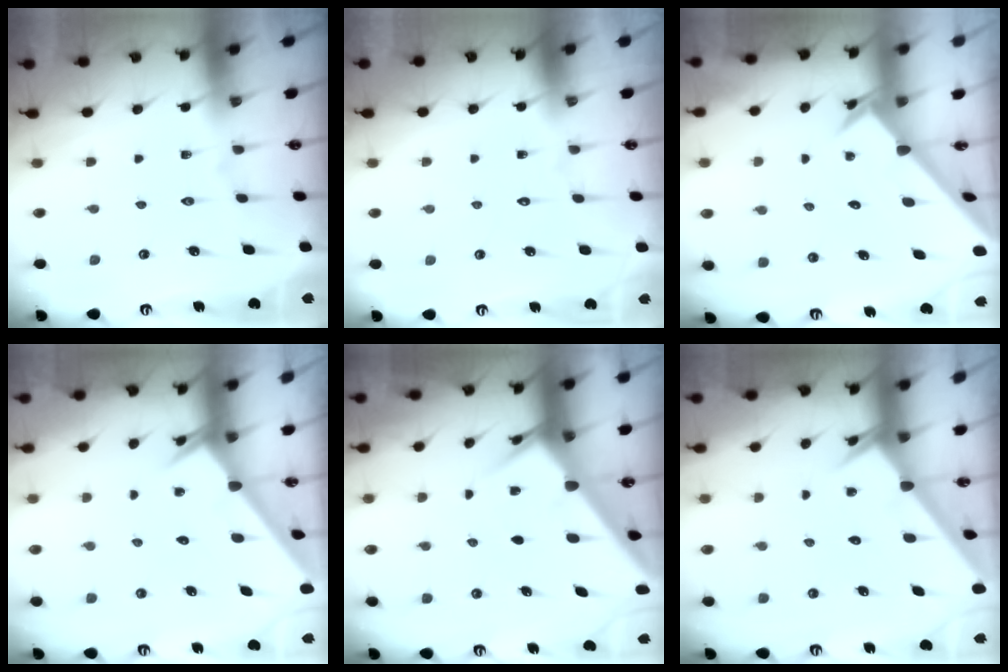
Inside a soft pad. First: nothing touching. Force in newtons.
{"total": 1.6, "press": 1.6, "slide": 0.1}
{"total": 2.3, "press": 2.3, "slide": 0.2}
{"total": 2.7, "press": 2.7, "slide": 0.0}
{"total": 4.2, "press": 4.2, "slide": 0.3}
{"total": 2.5, "press": 2.5, "slide": 0.0}